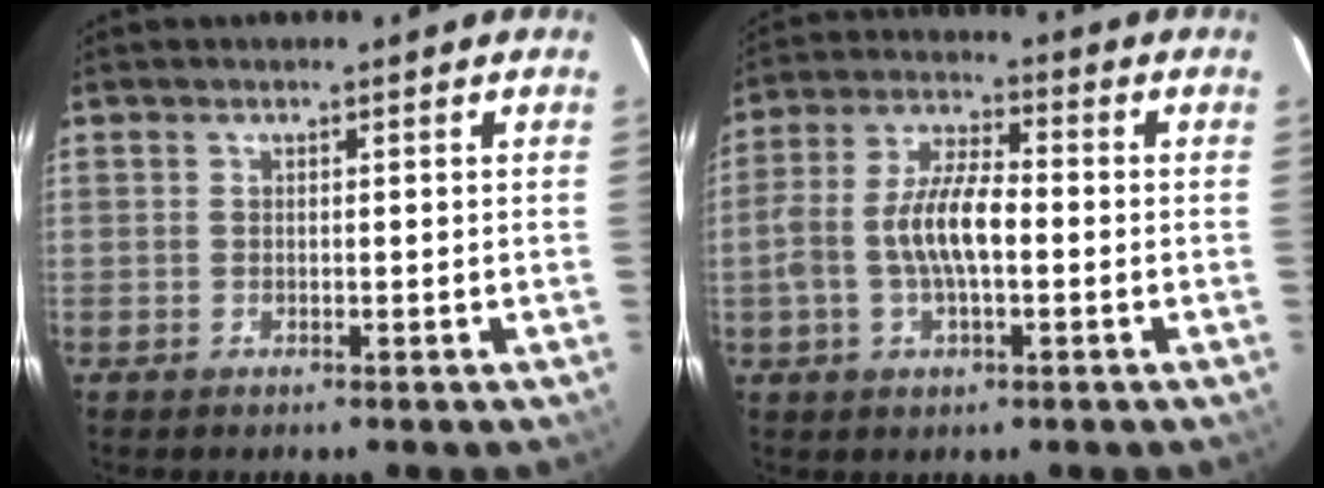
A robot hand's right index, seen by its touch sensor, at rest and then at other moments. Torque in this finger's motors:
{"motor_torque": [0.81, -0.59, 0.38, 0.19]}